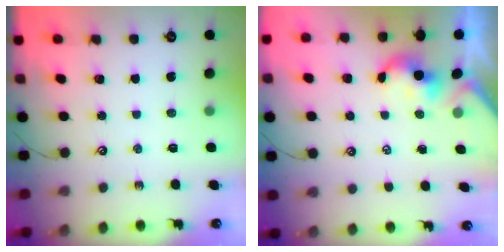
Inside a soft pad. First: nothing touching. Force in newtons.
{"total": 0.0}